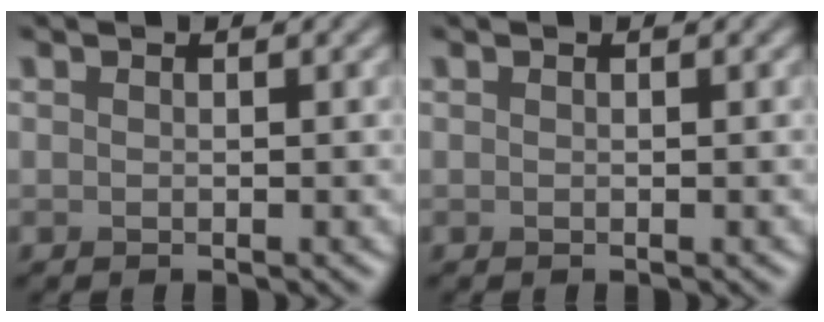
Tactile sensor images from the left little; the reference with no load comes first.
{"total": 0.0}